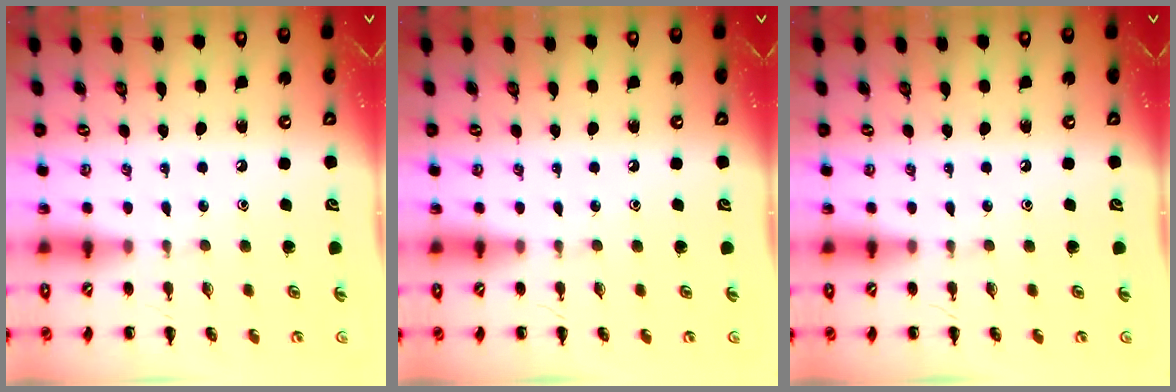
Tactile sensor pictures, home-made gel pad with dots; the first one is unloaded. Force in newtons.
{"total": 0.0}
{"total": 0.0}